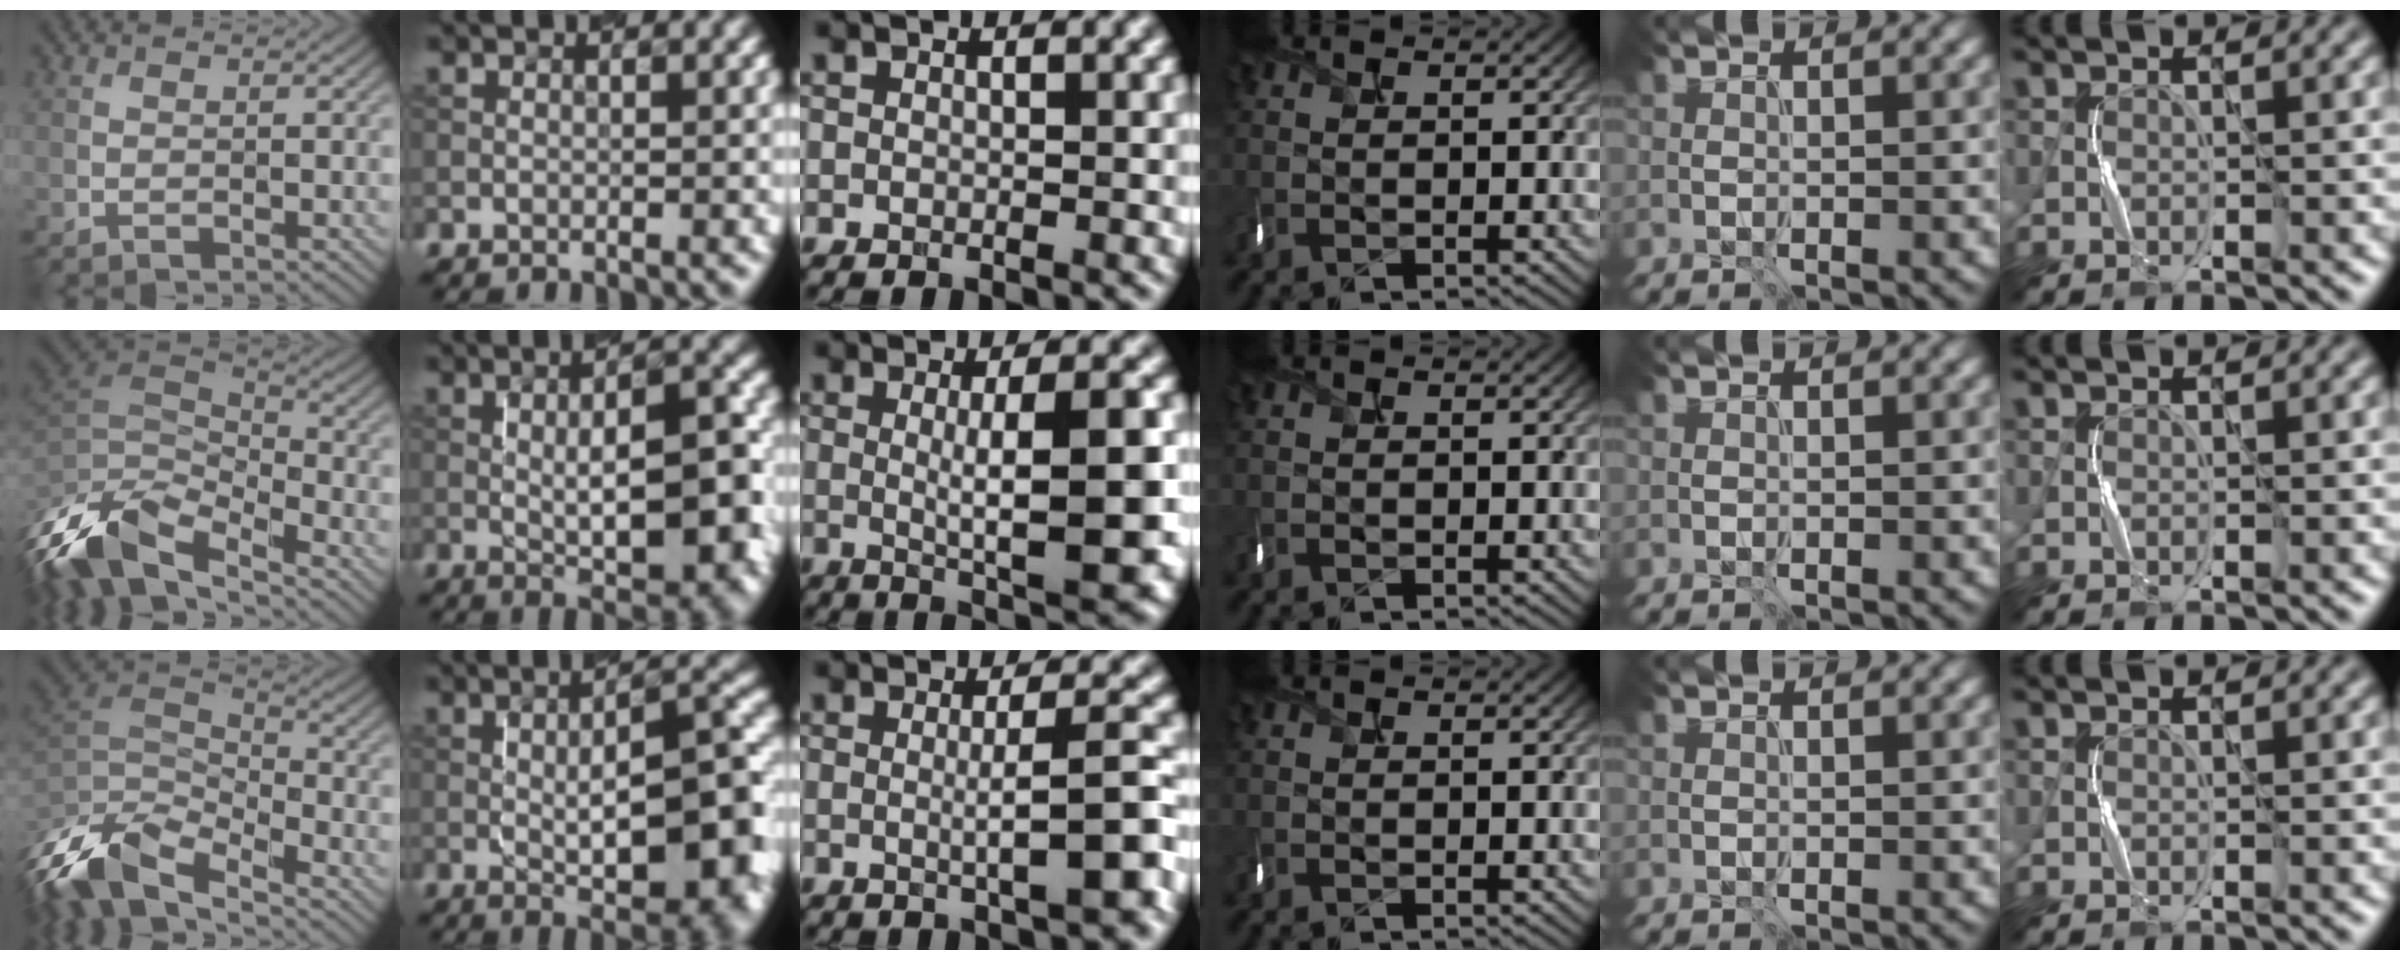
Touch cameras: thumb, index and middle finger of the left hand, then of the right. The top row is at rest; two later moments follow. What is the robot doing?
{"motion": "shake", "object": "box of matches"}